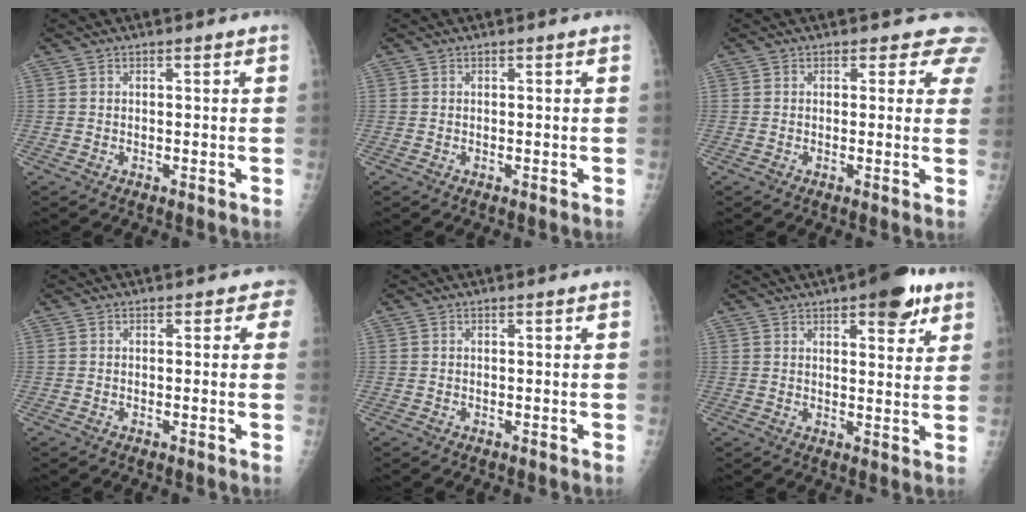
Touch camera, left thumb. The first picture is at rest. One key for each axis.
{"total": 0.0}
{"total": 4.0, "fx": 3.3, "fy": 2.2, "fz": 0.3, "tx": 0.033, "ty": -0.015, "tz": 0.012}
{"total": 1.6, "fx": 0.6, "fy": 1.3, "fz": 0.7, "tx": 0.020, "ty": 0.004, "tz": -0.007}
{"total": 0.0}
{"total": 9.8, "fx": 5.7, "fy": 3.7, "fz": 7.0, "tx": -0.066, "ty": -0.022, "tz": 0.072}